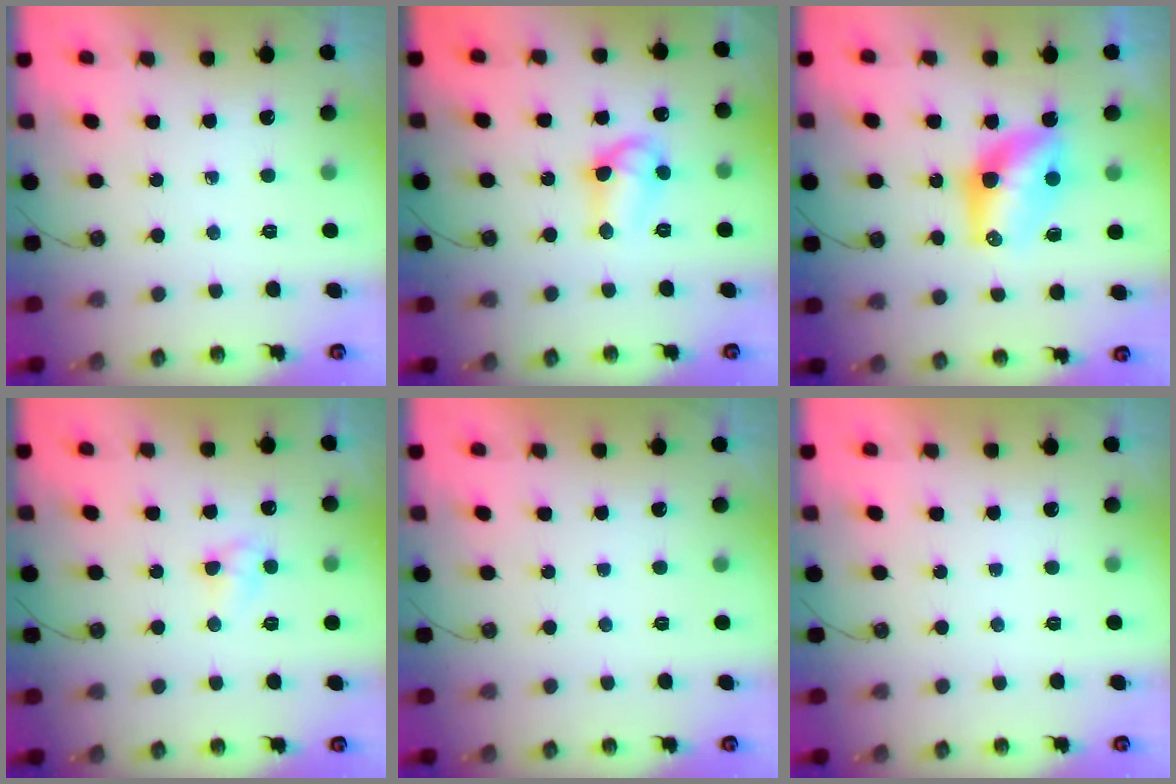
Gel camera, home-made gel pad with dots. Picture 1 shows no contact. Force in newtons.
{"total": 9.6, "press": 9.6, "slide": 1.0}
{"total": 10.4, "press": 10.4, "slide": 0.6}
{"total": 4.3, "press": 4.3, "slide": 0.6}
{"total": 0.0}
{"total": 0.0}